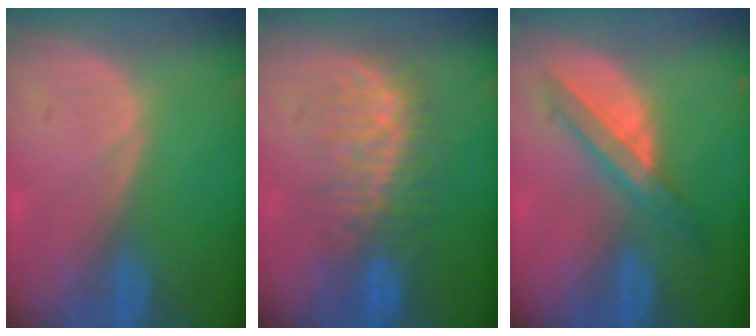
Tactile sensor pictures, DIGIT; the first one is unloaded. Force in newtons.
{"total": 8.1, "press": 8.0, "slide": 0.7}
{"total": 5.7, "press": 5.5, "slide": 1.3}